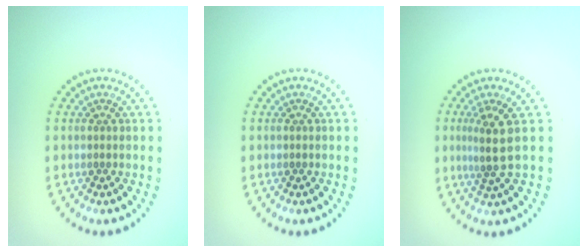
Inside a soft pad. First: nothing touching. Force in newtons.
{"total": 0.0}
{"total": 2.8, "press": 2.0, "slide": 2.0}